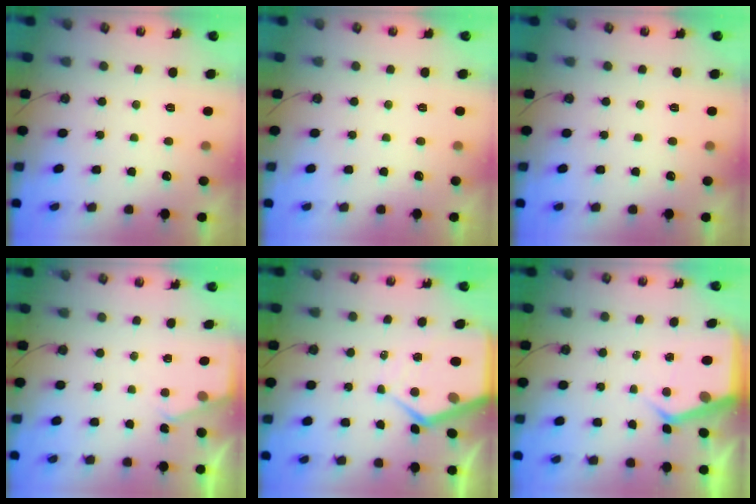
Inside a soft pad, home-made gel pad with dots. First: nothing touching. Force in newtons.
{"total": 0.0}
{"total": 0.0}
{"total": 2.1, "press": 2.1, "slide": 0.4}
{"total": 8.8, "press": 8.8, "slide": 0.9}
{"total": 5.5, "press": 5.5, "slide": 0.4}